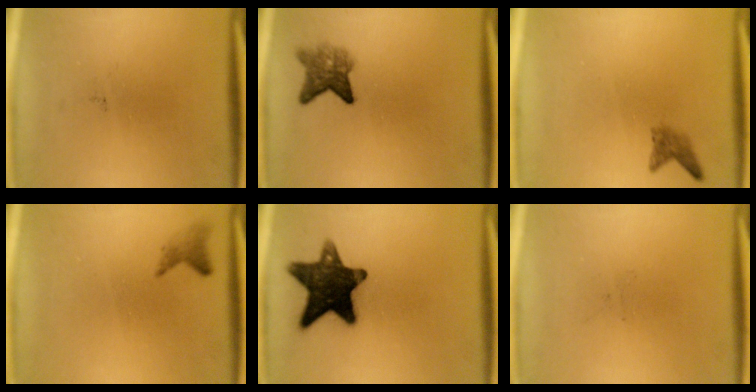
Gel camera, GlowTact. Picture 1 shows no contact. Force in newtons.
{"total": 4.1}
{"total": 1.6}
{"total": 1.4}
{"total": 14.3}
{"total": 0.0}